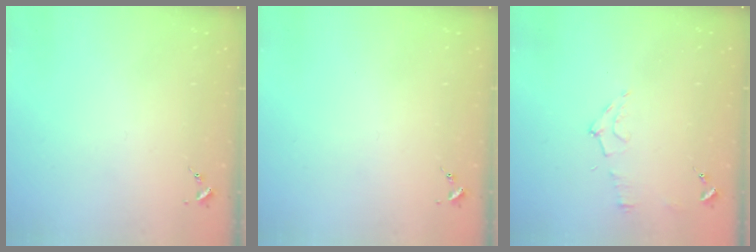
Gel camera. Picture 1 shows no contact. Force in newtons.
{"total": 0.0}
{"total": 7.4, "press": 7.4, "slide": 0.7}